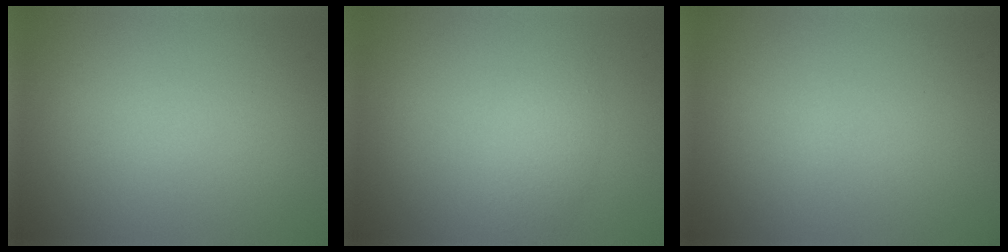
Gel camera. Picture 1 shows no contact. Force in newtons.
{"total": 2.1, "press": 2.1, "slide": 0.1}
{"total": 0.0}